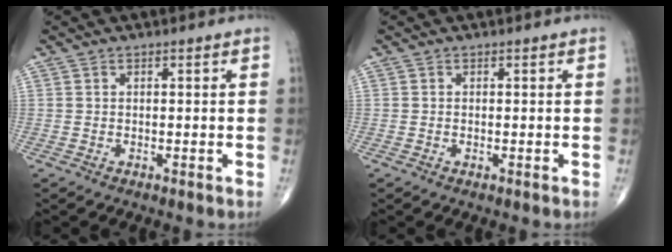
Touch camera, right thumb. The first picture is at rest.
{"total": 0.0}